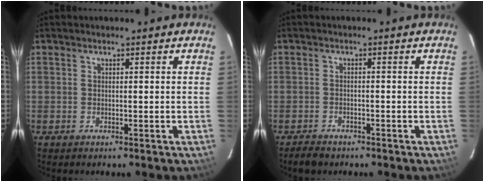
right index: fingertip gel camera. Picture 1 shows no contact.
{"total": 3.6, "force": [-2.9, 1.7, 1.2], "torque": [-0.035, 0.000, -0.046]}